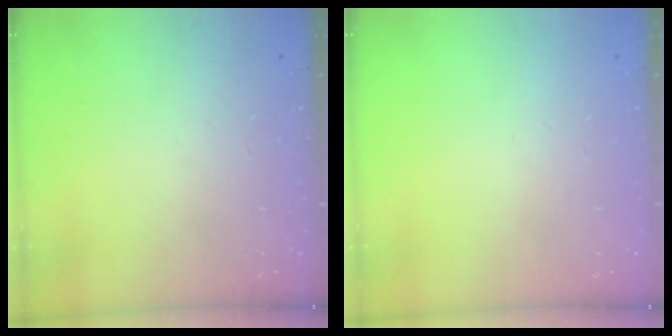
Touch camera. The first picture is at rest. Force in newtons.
{"total": 0.0}